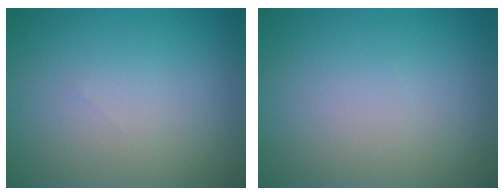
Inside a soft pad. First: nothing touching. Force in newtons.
{"total": 0.0}